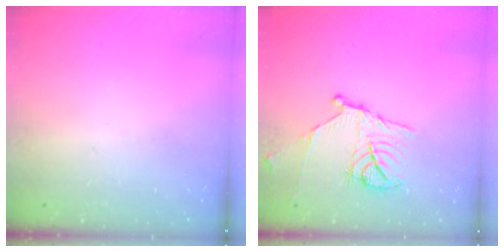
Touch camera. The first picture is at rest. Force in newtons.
{"total": 13.8, "press": 13.7, "slide": 0.8}